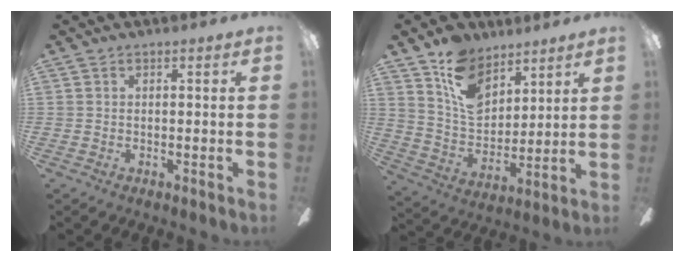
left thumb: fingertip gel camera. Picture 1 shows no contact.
{"total": 13.8, "force": [8.6, 8.8, 6.4], "torque": [-0.122, -0.039, 0.168]}